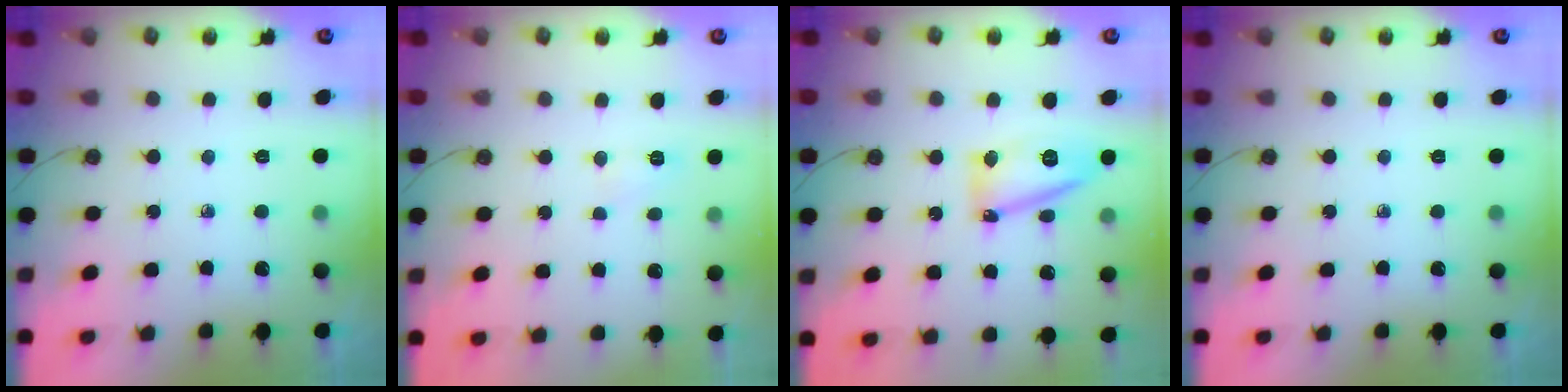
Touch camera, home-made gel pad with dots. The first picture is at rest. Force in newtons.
{"total": 5.3, "press": 5.2, "slide": 0.7}
{"total": 13.3, "press": 13.3, "slide": 1.1}
{"total": 0.0}